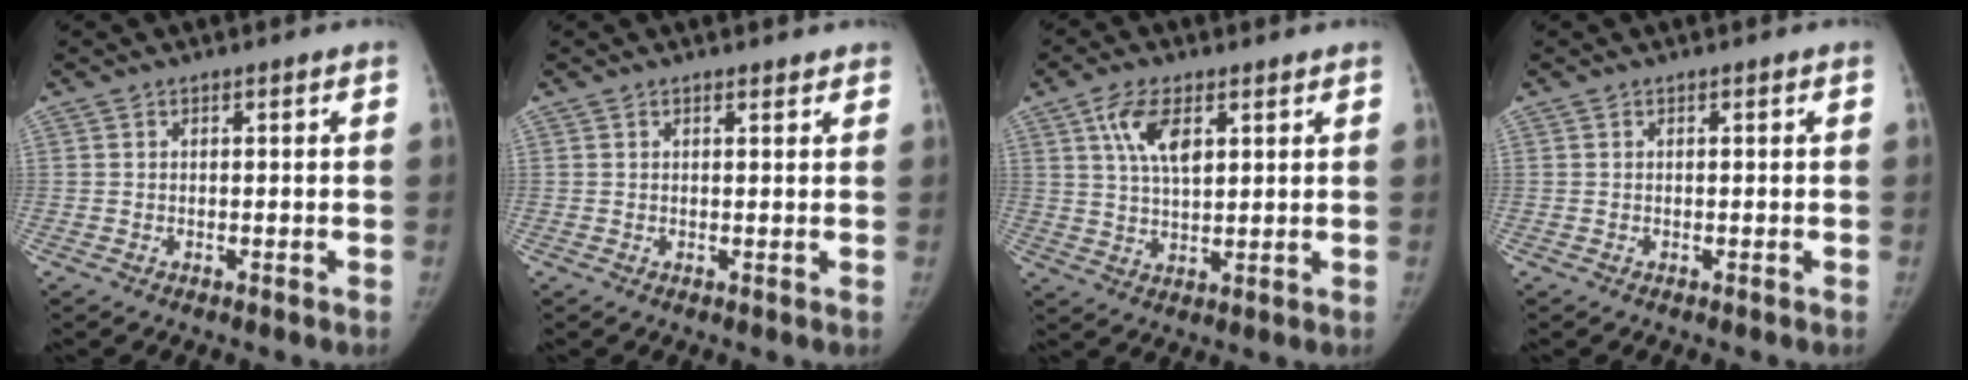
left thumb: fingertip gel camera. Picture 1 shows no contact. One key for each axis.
{"total": 1.4, "fx": 1.2, "fy": 0.5, "fz": 0.5, "tx": -0.002, "ty": -0.005, "tz": 0.015}
{"total": 8.0, "fx": 3.5, "fy": 3.8, "fz": 6.1, "tx": -0.107, "ty": -0.011, "tz": 0.067}
{"total": 0.0}